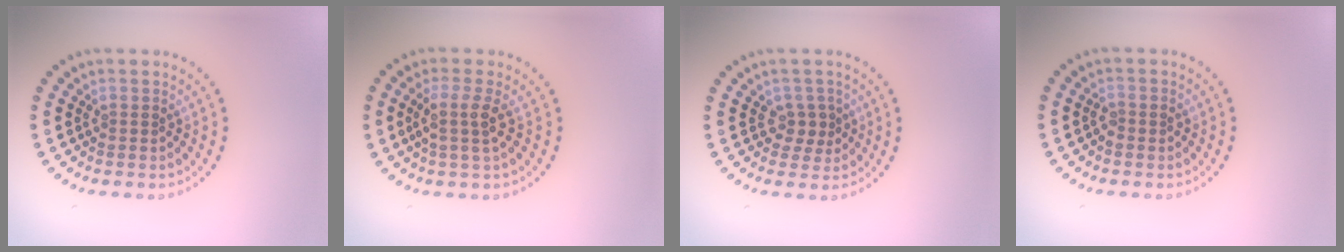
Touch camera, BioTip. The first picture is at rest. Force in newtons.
{"total": 2.2, "press": 1.9, "slide": 1.2}
{"total": 1.8, "press": 1.6, "slide": 0.9}
{"total": 0.8, "press": 0.8, "slide": 0.1}